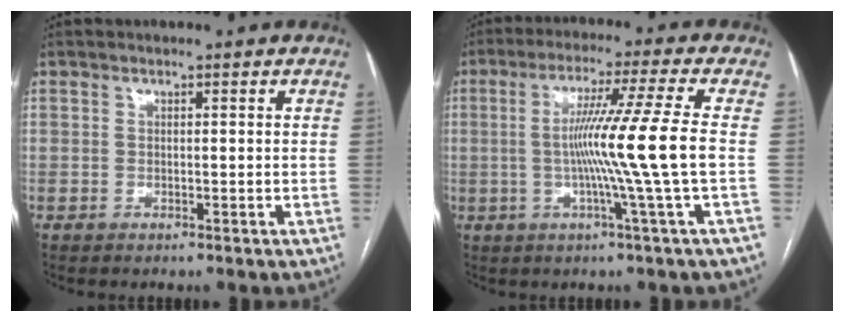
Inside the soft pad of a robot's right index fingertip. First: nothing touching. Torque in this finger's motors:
{"motor_torque": [1.72, -0.42, 0.96, 0.21]}